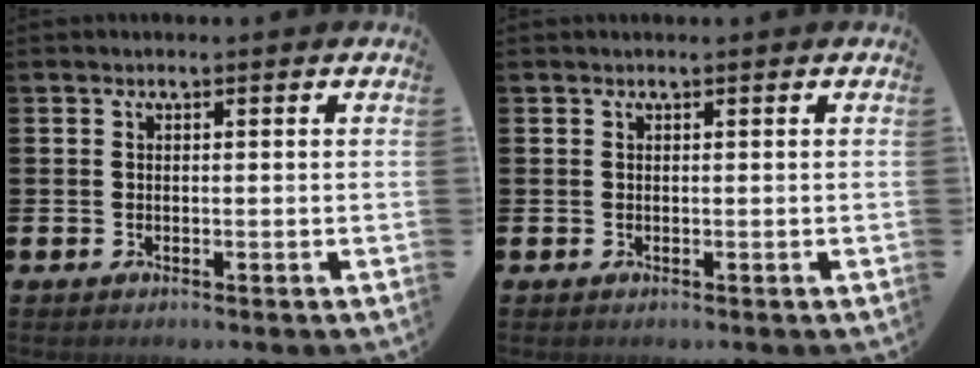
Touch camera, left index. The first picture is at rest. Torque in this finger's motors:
{"motor_torque": [-0.01, -1.23, -0.08, -0.02]}